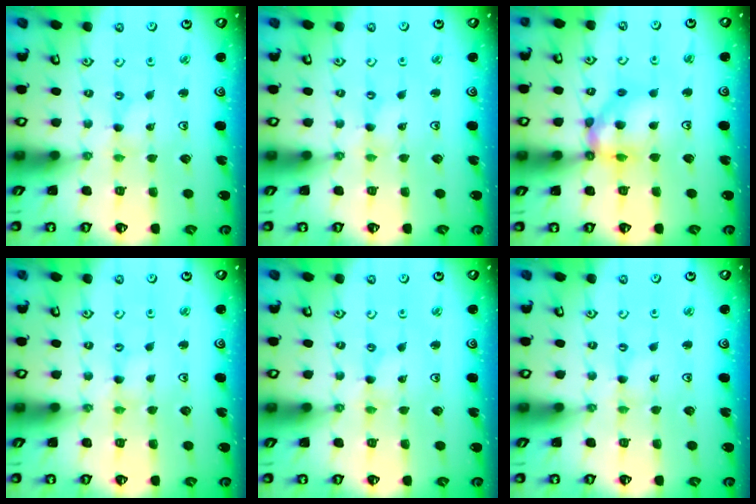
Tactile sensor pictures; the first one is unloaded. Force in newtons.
{"total": 0.0}
{"total": 12.9, "press": 12.8, "slide": 1.4}
{"total": 0.0}
{"total": 0.0}
{"total": 0.0}